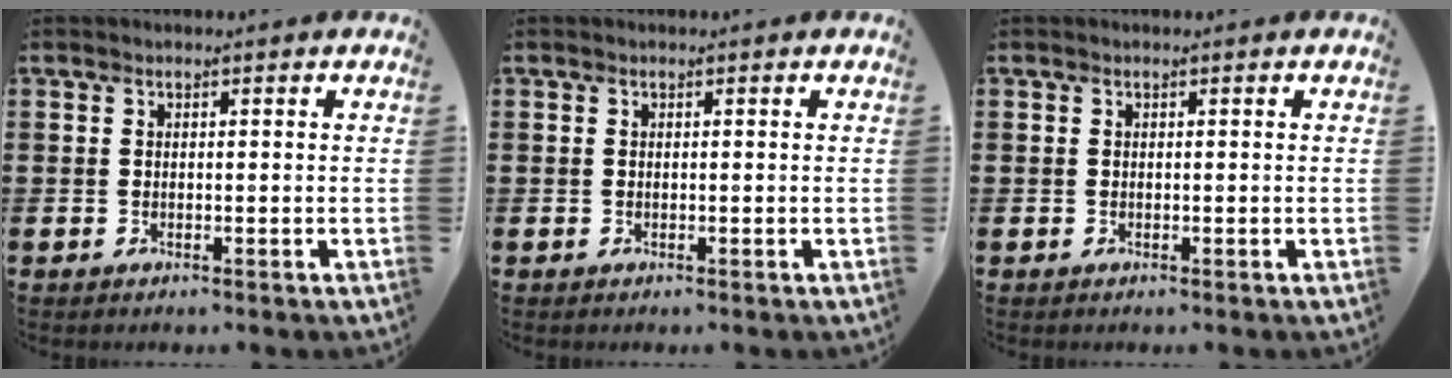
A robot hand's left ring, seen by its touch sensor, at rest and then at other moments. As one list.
[{"total": 0.0}, {"total": 0.0}]